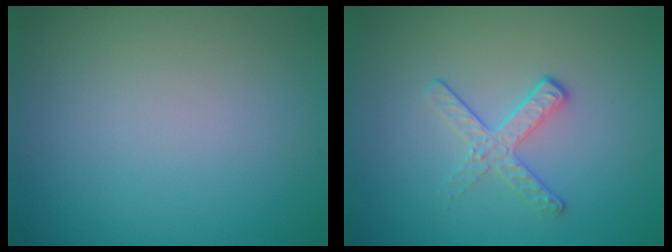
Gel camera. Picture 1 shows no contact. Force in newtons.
{"total": 2.1, "press": 1.4, "slide": 1.6}